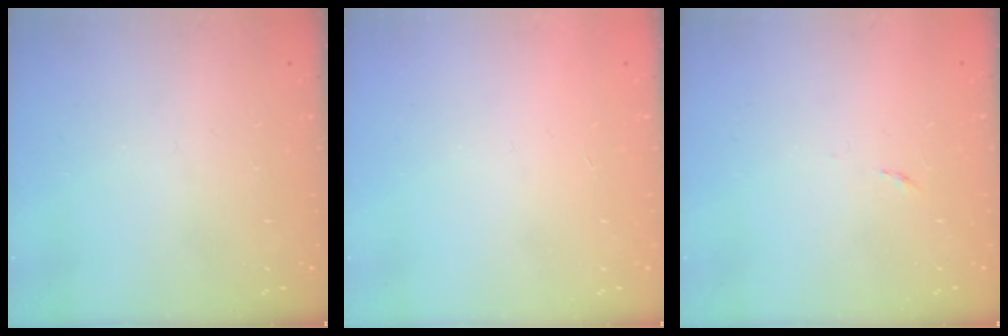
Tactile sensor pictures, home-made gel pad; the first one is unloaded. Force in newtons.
{"total": 1.5, "press": 1.5, "slide": 0.1}
{"total": 2.6, "press": 2.6, "slide": 0.4}